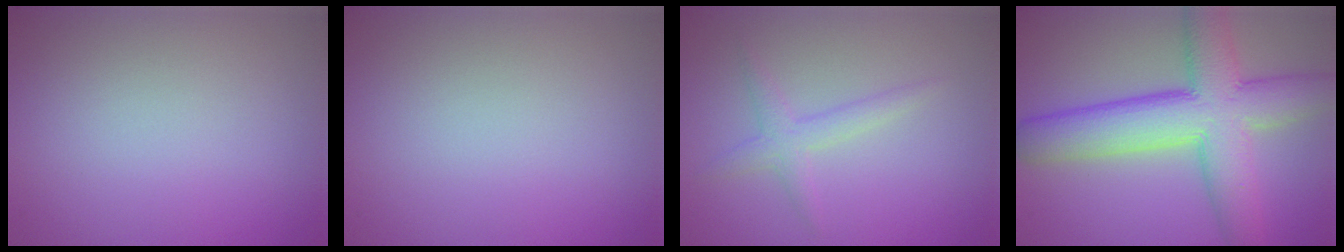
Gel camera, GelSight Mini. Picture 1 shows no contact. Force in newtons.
{"total": 0.0}
{"total": 1.9, "press": 1.9, "slide": 0.1}
{"total": 9.5, "press": 9.5, "slide": 0.4}